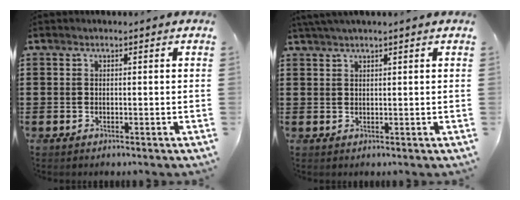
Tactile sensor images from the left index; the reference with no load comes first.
{"total": 1.6, "force": [1.3, -0.4, 0.8], "torque": [-0.016, -0.001, 0.026]}